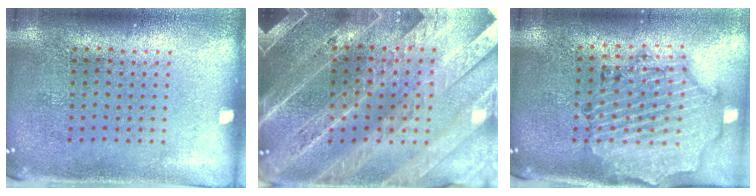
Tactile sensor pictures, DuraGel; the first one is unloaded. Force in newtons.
{"total": 4.9, "press": 4.3, "slide": 2.3}
{"total": 1.7, "press": 1.7, "slide": 0.3}